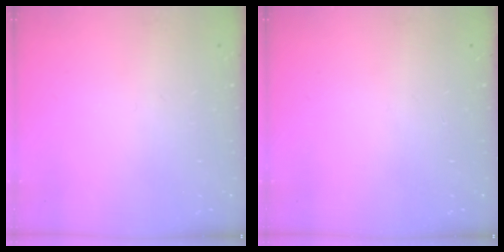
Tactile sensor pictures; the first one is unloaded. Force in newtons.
{"total": 0.0}